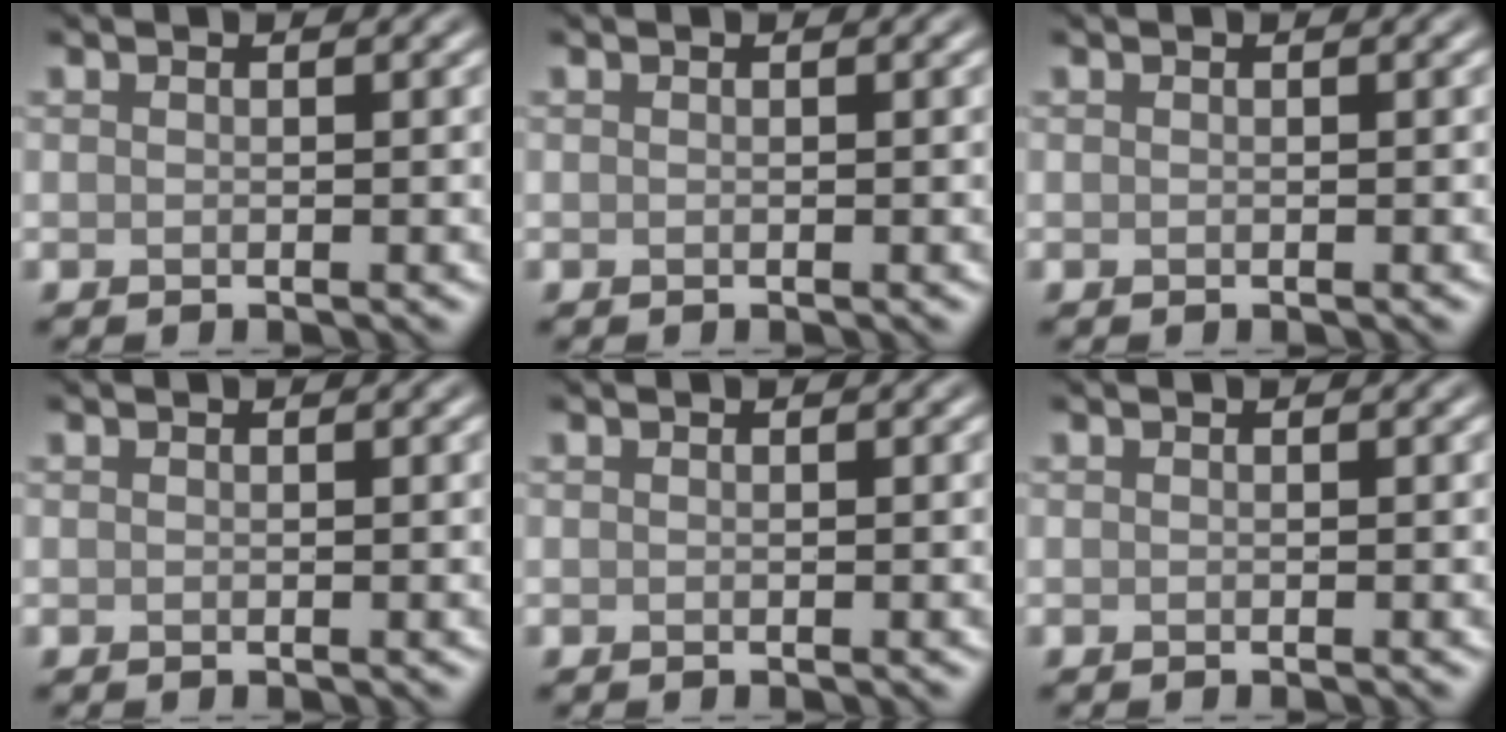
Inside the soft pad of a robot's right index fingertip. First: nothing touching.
{"total": 0.0}
{"total": 0.0}
{"total": 0.0}
{"total": 0.0}
{"total": 0.0}